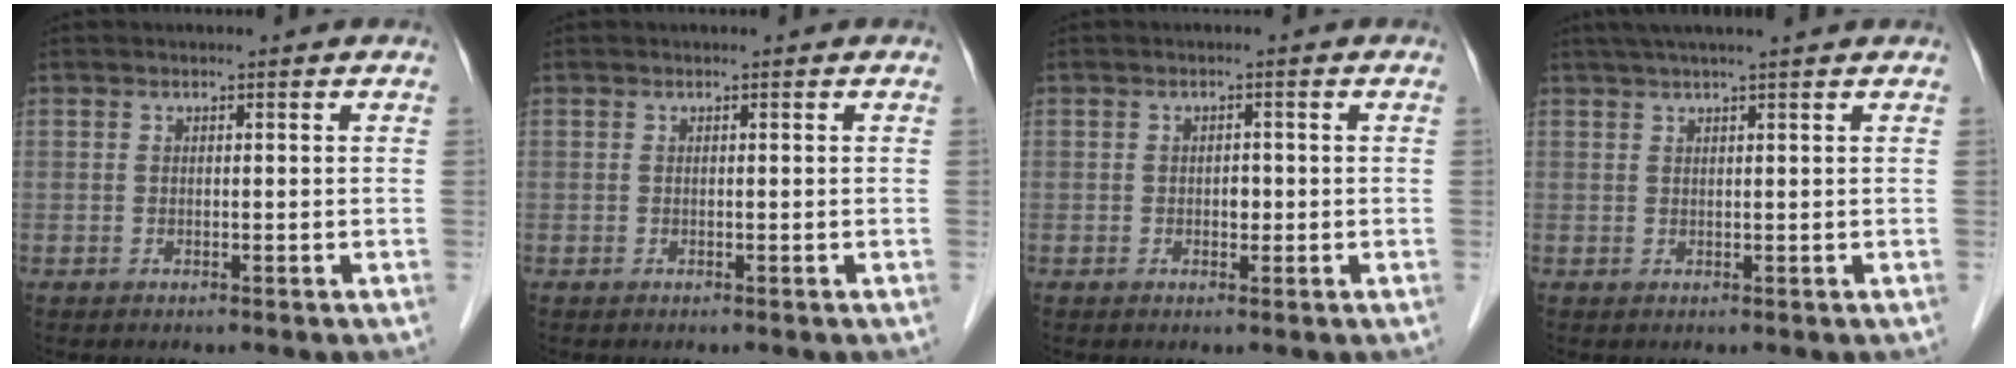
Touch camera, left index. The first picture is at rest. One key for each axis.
{"total": 0.0}
{"total": 1.4, "fx": -0.2, "fy": 0.9, "fz": 1.0, "tx": -0.014, "ty": 0.003, "tz": -0.002}
{"total": 6.8, "fx": 5.6, "fy": -0.7, "fz": 3.9, "tx": -0.057, "ty": 0.032, "tz": 0.079}